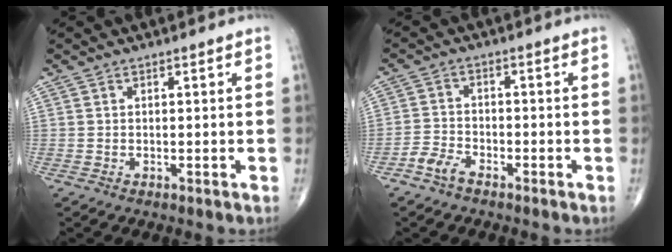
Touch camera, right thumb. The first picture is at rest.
{"total": 3.7, "force": [-2.8, 1.7, 1.7], "torque": [-0.035, 0.016, -0.057]}